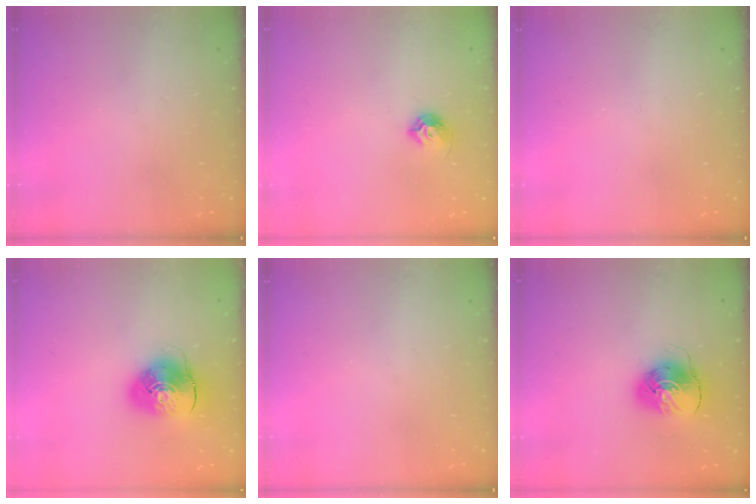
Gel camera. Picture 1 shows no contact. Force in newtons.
{"total": 7.0, "press": 7.0, "slide": 0.8}
{"total": 0.0}
{"total": 10.0, "press": 9.8, "slide": 1.6}
{"total": 0.0}
{"total": 7.9, "press": 7.9, "slide": 0.7}